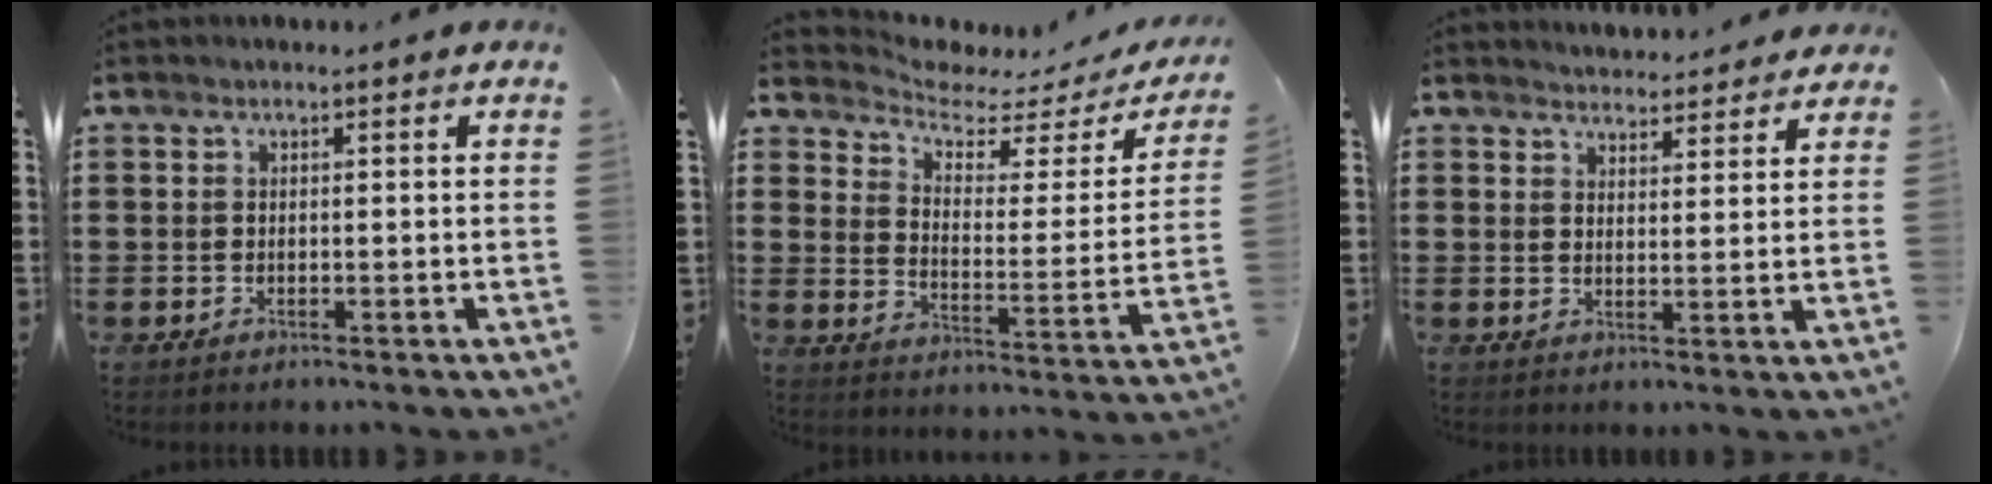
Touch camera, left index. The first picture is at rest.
{"total": 4.0, "force": [3.6, 1.2, 1.3], "torque": [-0.050, -0.029, 0.056]}
{"total": 3.5, "force": [3.4, 0.3, -0.1], "torque": [-0.010, -0.014, 0.063]}